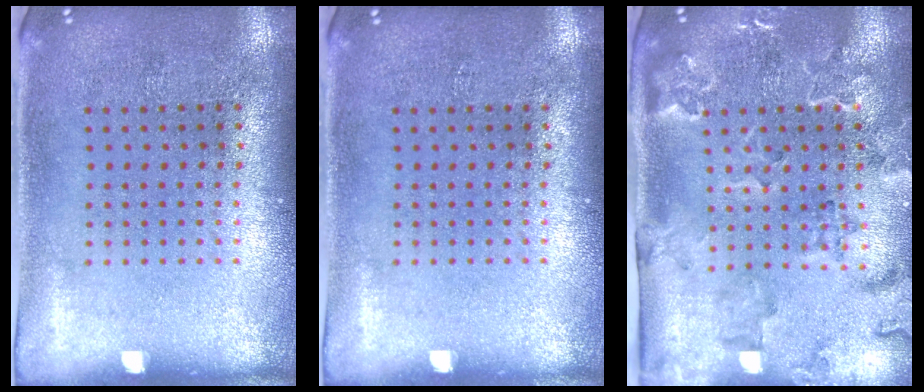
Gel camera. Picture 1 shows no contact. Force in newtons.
{"total": 0.0}
{"total": 2.3, "press": 2.3, "slide": 0.4}